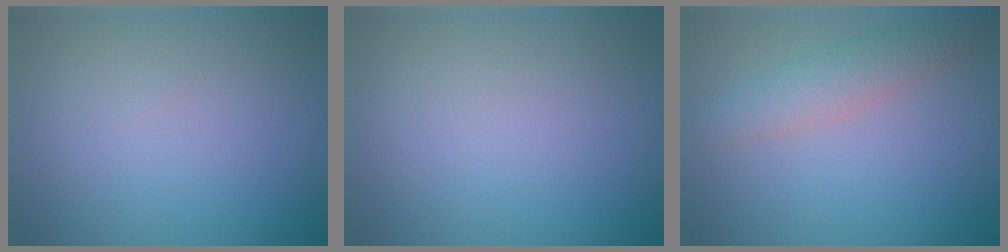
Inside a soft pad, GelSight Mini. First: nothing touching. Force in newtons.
{"total": 0.0}
{"total": 2.9, "press": 2.9, "slide": 0.2}